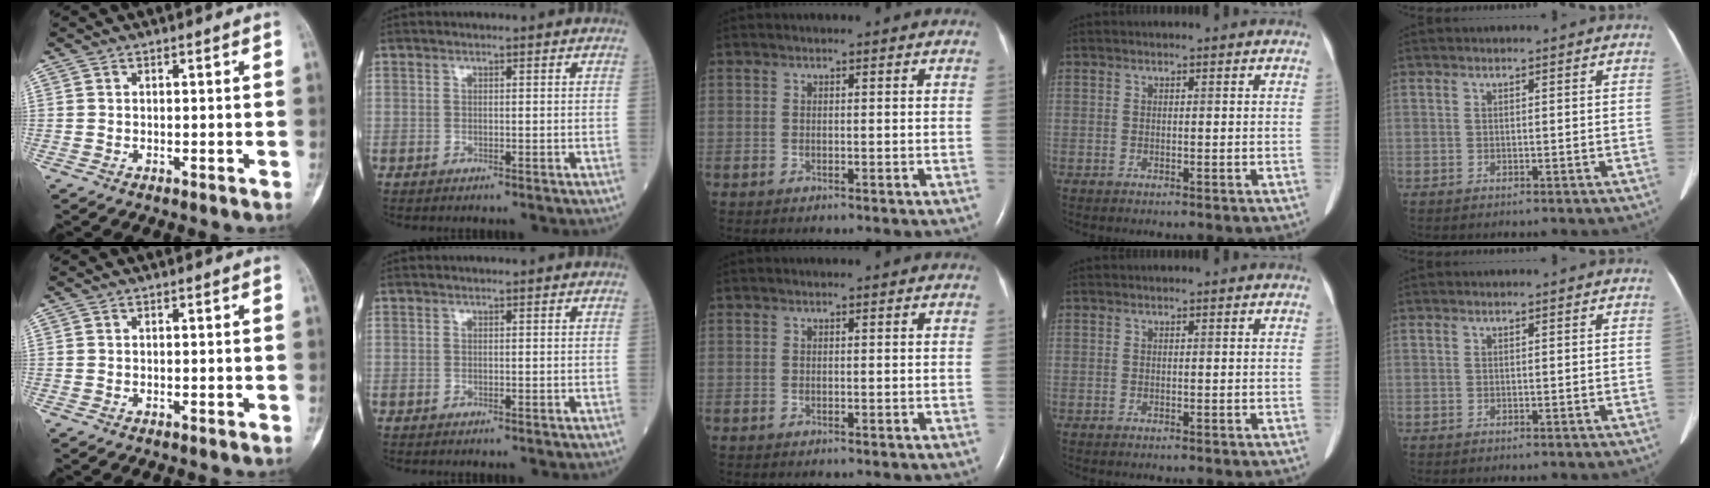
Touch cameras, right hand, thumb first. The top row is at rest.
{}